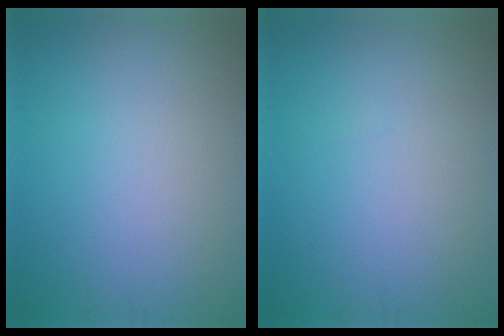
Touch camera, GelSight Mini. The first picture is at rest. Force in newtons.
{"total": 0.0}